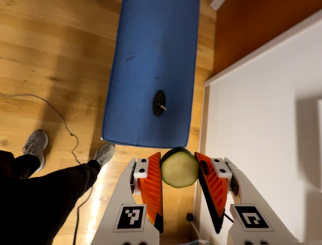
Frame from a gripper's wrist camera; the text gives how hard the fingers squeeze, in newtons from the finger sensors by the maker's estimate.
{"total": 9.5, "left": 9.0, "right": 10.0}